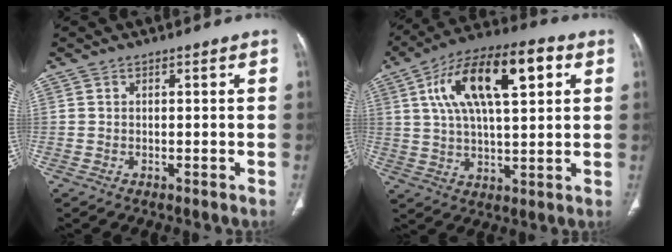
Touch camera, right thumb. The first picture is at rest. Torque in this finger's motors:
{"motor_torque": [1.32, 3.39, 0.42, 0.00, 0.19]}